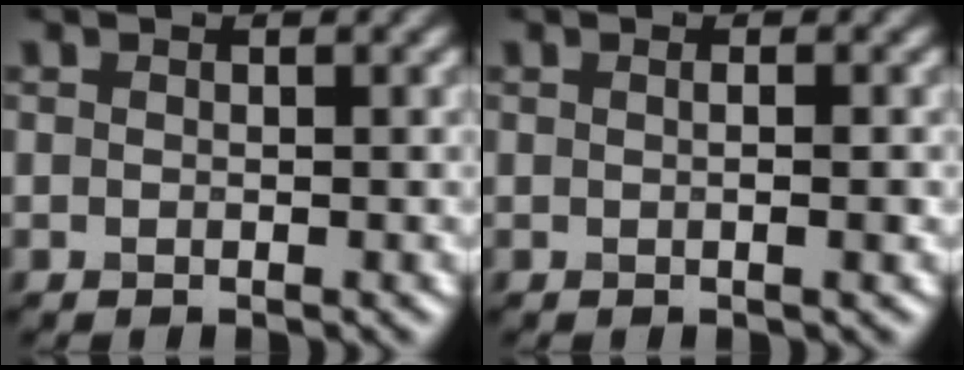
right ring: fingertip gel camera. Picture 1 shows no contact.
{"total": 1.3, "force": [0.2, 0.3, 1.3], "torque": [-0.009, 0.000, -0.001]}